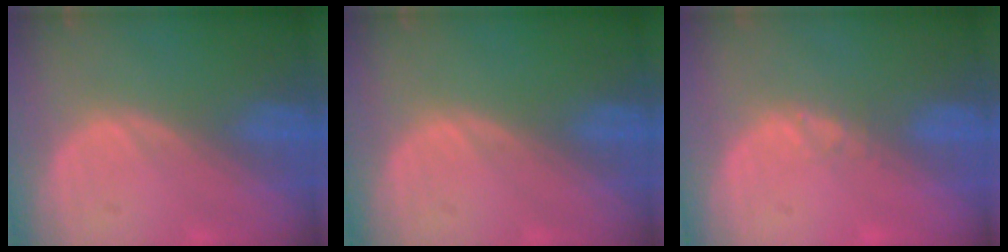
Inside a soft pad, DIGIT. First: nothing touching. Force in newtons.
{"total": 0.0}
{"total": 0.9, "press": 0.8, "slide": 0.5}